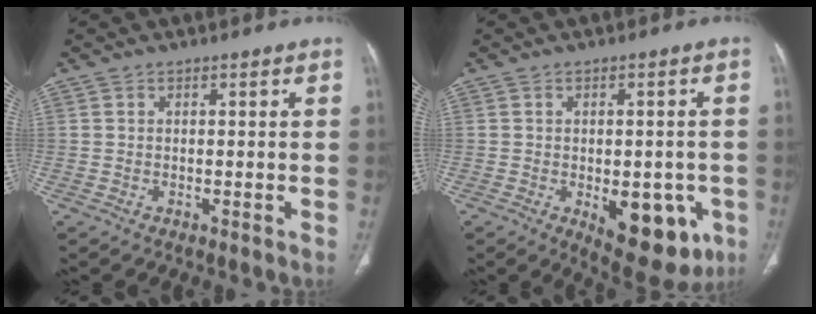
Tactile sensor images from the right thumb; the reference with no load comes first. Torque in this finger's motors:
{"motor_torque": [0.95, 2.11, 0.74, -0.76, 0.05]}